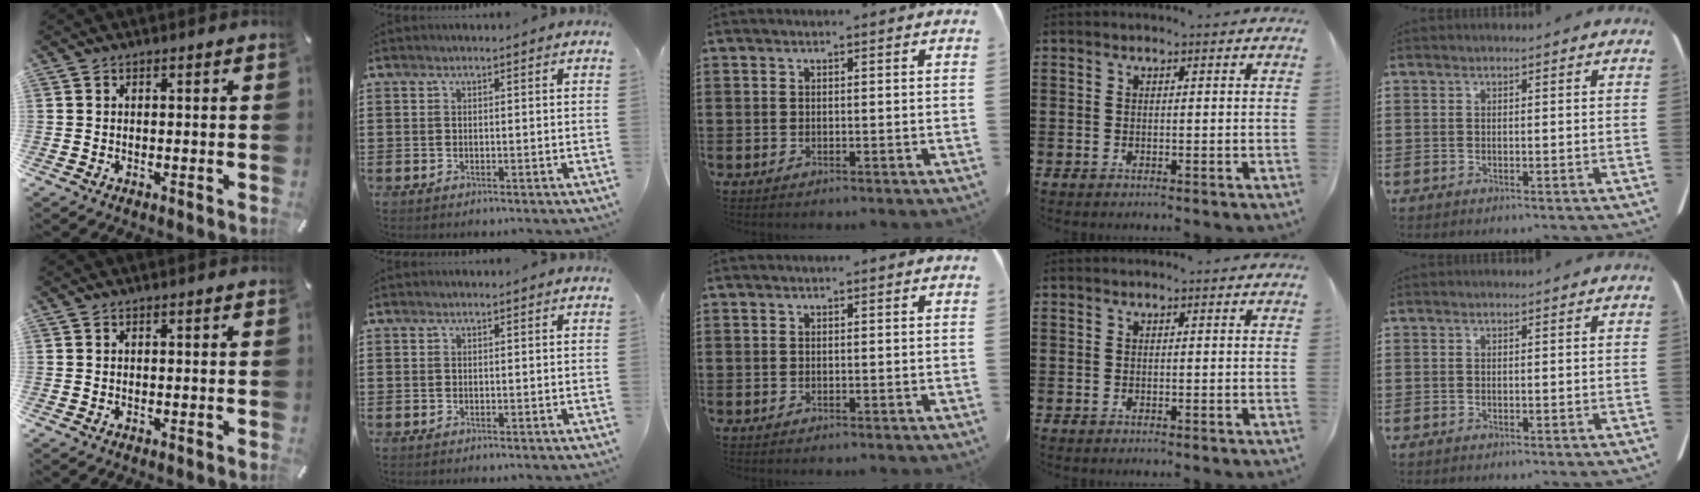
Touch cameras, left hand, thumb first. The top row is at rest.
{}